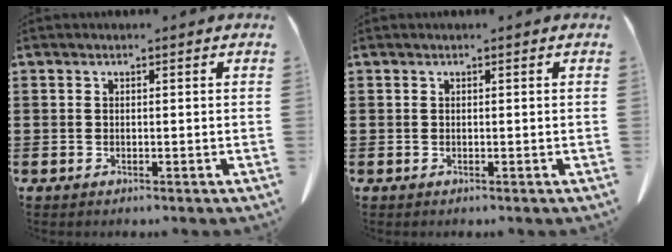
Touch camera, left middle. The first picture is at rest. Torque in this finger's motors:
{"motor_torque": [-0.04, 0.03, 0.00, -0.01]}